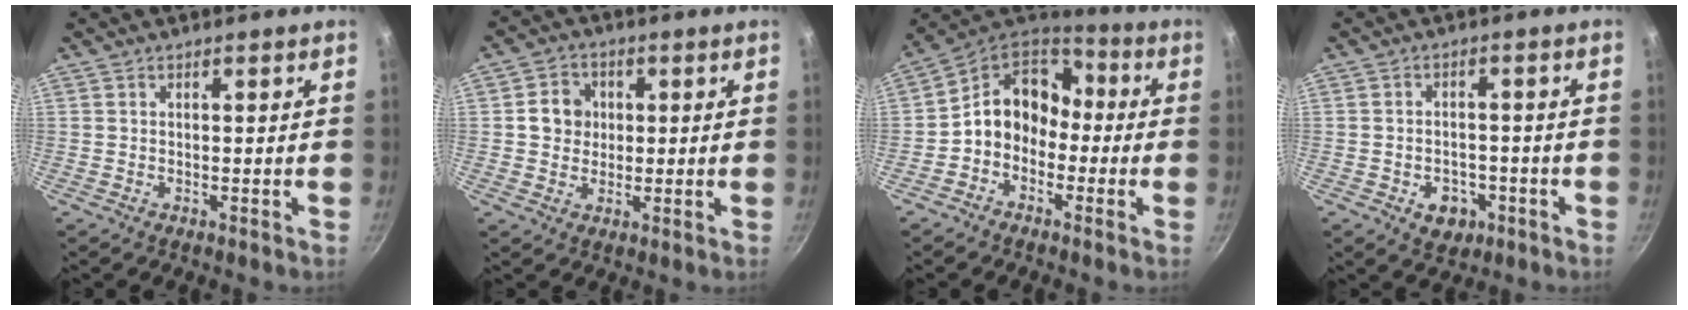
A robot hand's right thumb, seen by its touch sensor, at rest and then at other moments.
{"total": 5.9, "force": [0.7, 5.4, 2.4], "torque": [-0.007, 0.005, 0.003]}
{"total": 11.8, "force": [-1.9, 9.7, 6.4], "torque": [-0.069, 0.053, -0.058]}
{"total": 5.8, "force": [-2.4, 4.3, 3.0], "torque": [-0.026, 0.016, -0.025]}